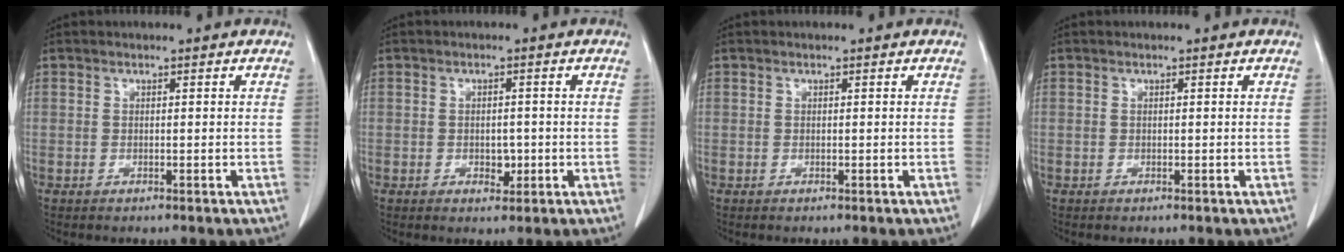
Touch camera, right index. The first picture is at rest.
{"total": 2.3, "force": [-0.6, 1.4, 1.7], "torque": [-0.024, 0.002, -0.004]}
{"total": 0.0}
{"total": 0.0}